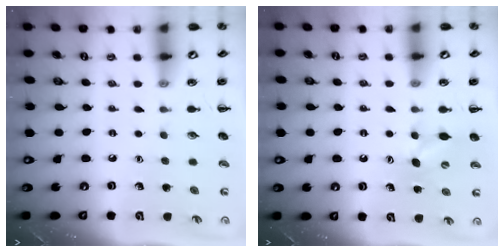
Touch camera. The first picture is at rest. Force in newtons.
{"total": 6.6, "press": 6.5, "slide": 1.5}